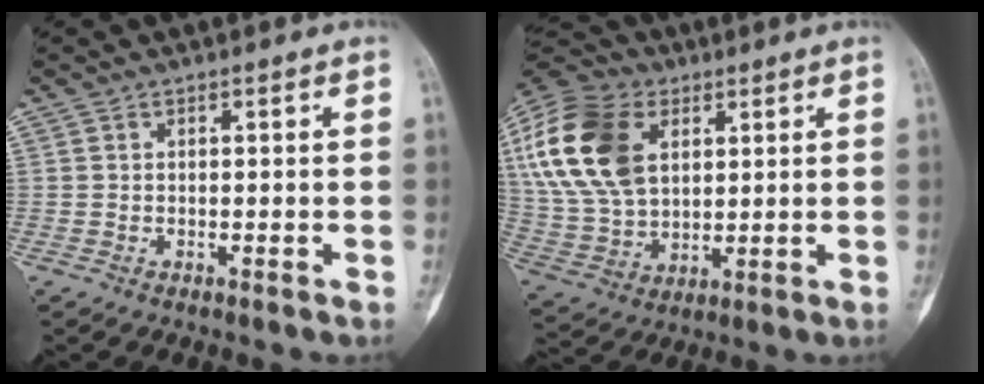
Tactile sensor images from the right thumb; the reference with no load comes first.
{"total": 21.1, "force": [6.3, 14.0, 14.5], "torque": [-0.293, -0.003, 0.115]}